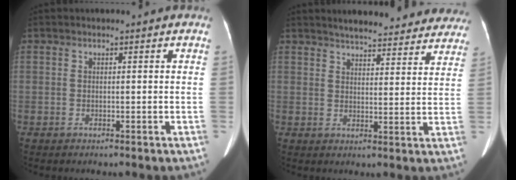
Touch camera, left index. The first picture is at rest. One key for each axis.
{"total": 20.4, "fx": 18.5, "fy": 4.7, "fz": 7.1, "tx": -0.086, "ty": -0.008, "tz": 0.217}